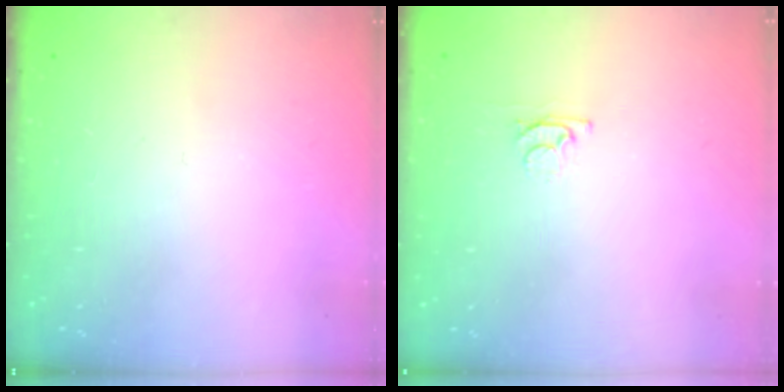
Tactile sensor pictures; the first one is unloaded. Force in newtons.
{"total": 3.3, "press": 3.3, "slide": 0.5}